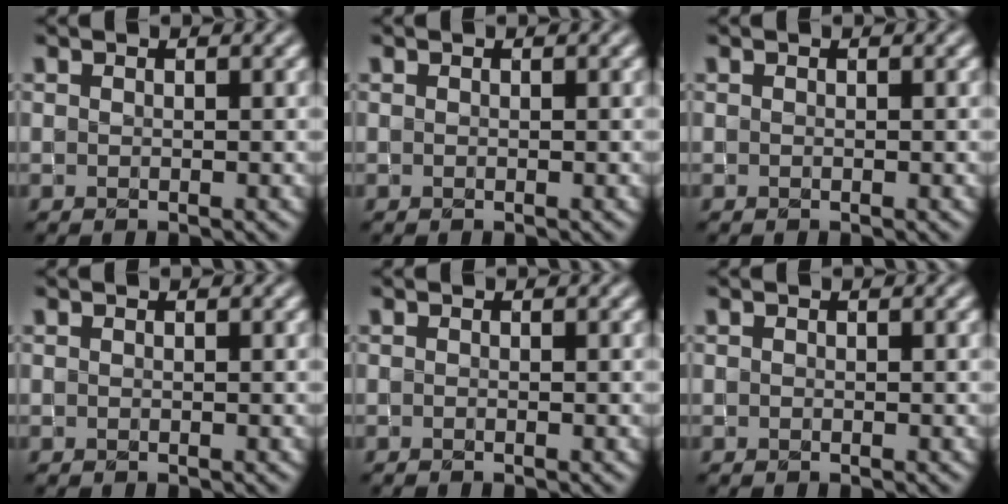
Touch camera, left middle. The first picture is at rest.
{"total": 0.0}
{"total": 0.0}
{"total": 0.0}
{"total": 0.5, "force": [-0.5, -0.2, -0.1], "torque": [-0.002, -0.003, -0.010]}
{"total": 0.0}